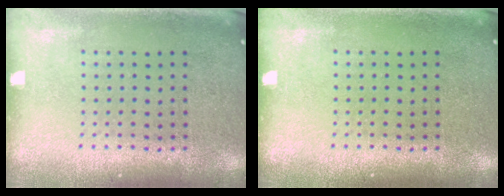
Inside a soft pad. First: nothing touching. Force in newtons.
{"total": 0.0}